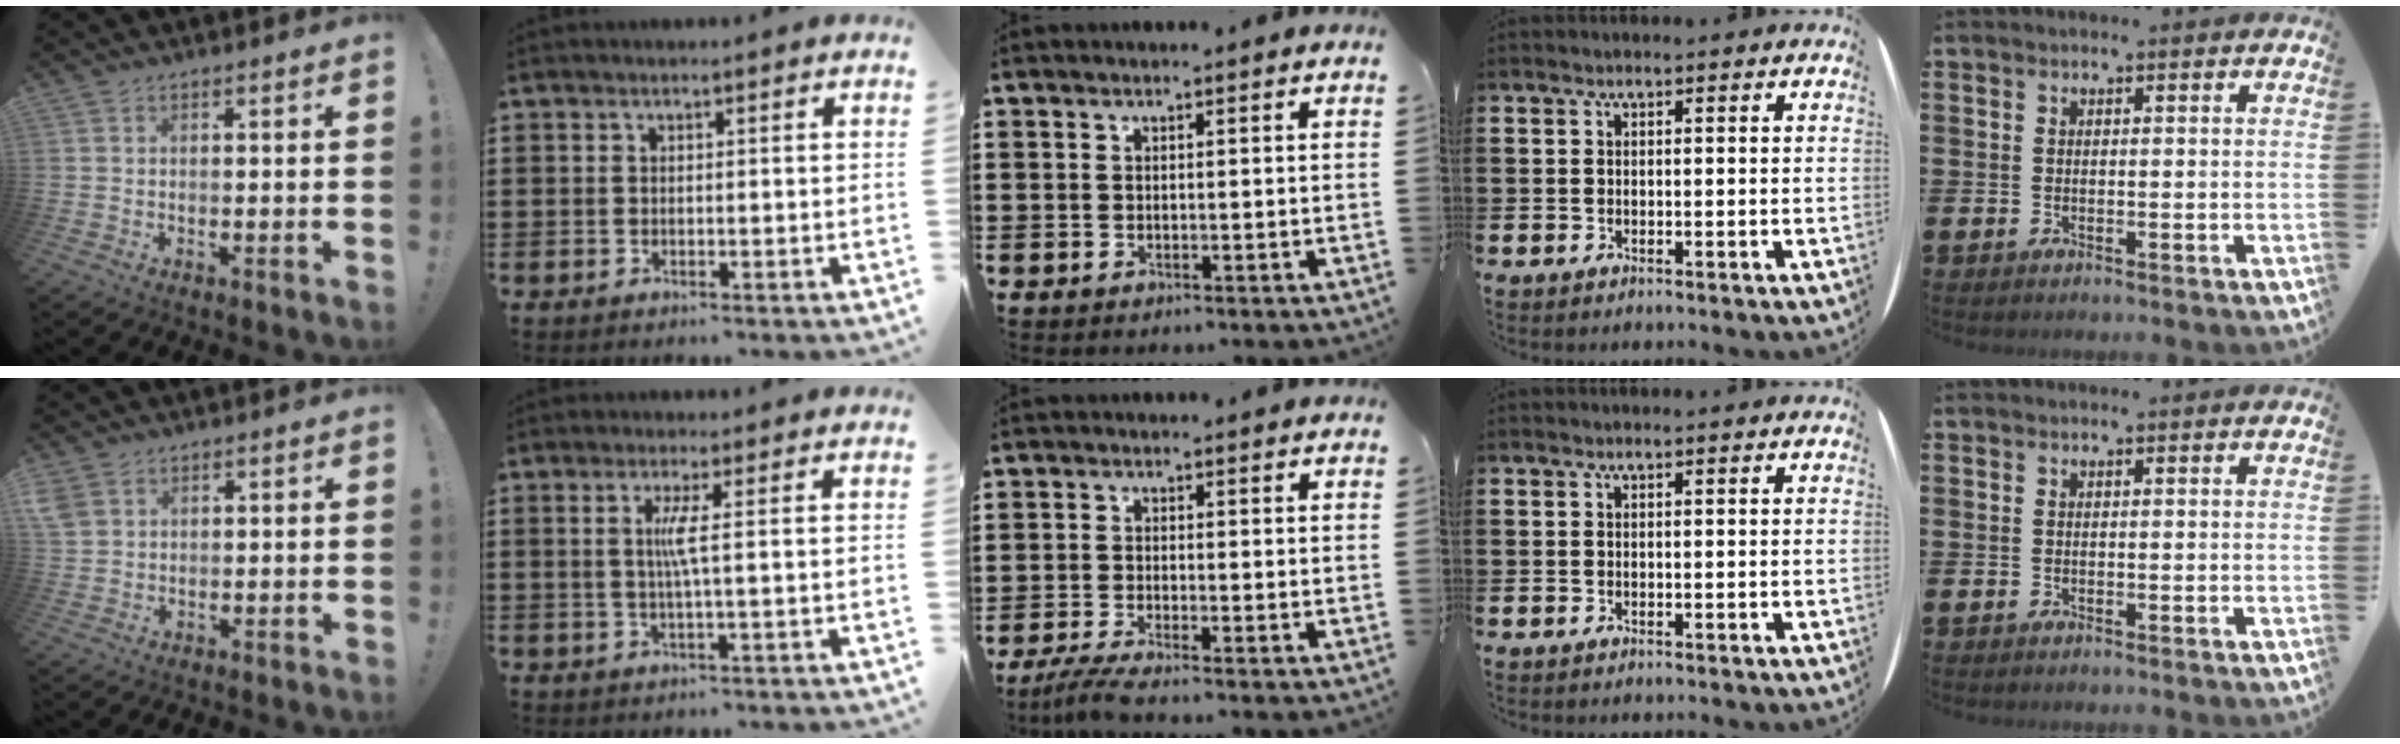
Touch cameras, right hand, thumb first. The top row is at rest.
{"thumb": {"total": 3.9, "force": [2.2, 2.7, 1.6], "torque": [-0.026, -0.005, 0.046]}, "index": {"total": 3.4, "force": [0.3, -0.6, 3.3], "torque": [-0.064, -0.008, 0.000]}, "middle": {"total": 2.8, "force": [-2.2, -0.2, 1.7], "torque": [-0.050, -0.012, -0.048]}}